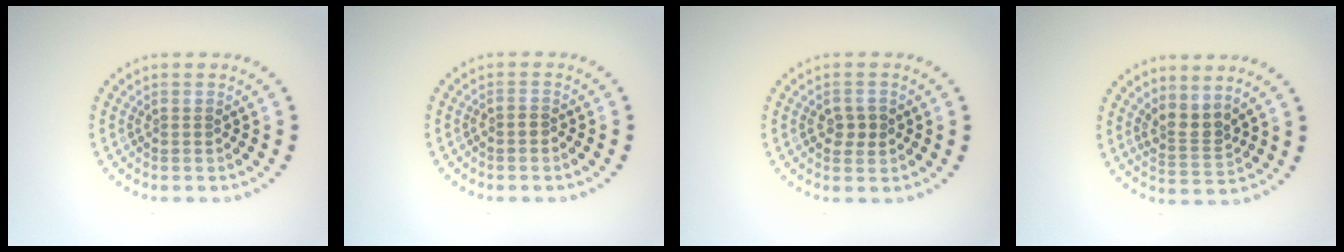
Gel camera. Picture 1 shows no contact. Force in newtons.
{"total": 0.6, "press": 0.2, "slide": 0.6}
{"total": 1.9, "press": 1.9, "slide": 0.3}
{"total": 2.6, "press": 2.0, "slide": 1.7}